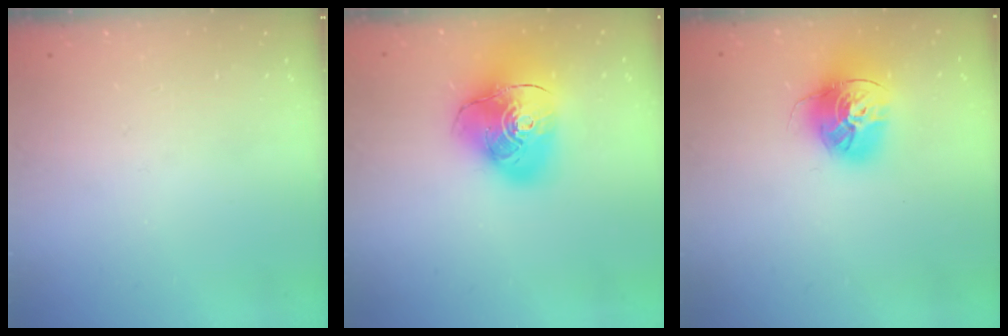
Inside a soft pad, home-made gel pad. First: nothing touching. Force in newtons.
{"total": 18.0, "press": 17.8, "slide": 2.4}
{"total": 16.2, "press": 16.1, "slide": 1.8}